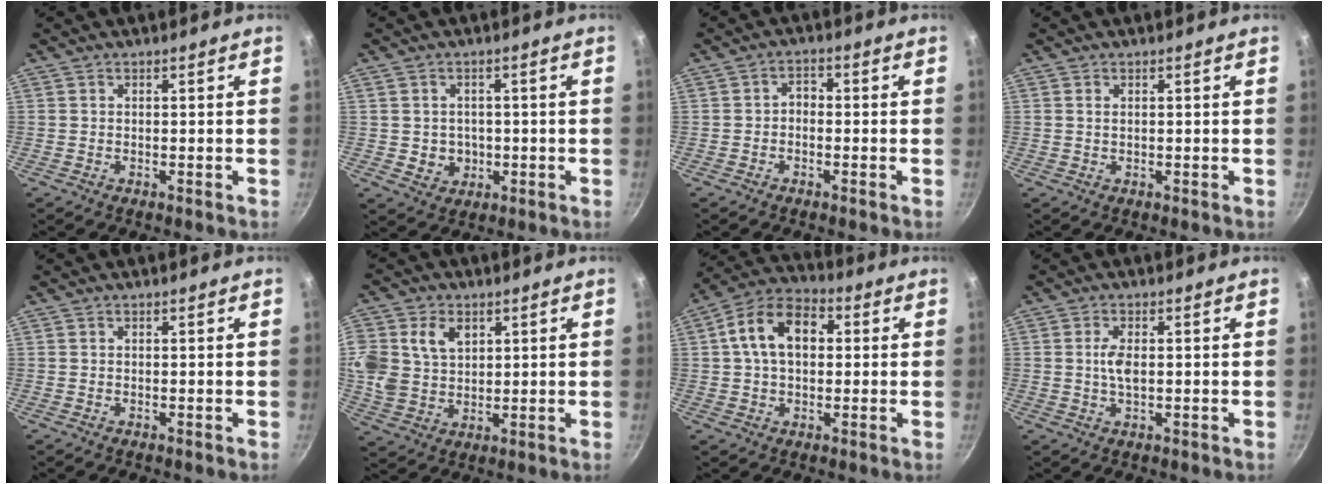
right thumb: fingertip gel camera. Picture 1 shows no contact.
{"total": 4.4, "force": [-0.3, 4.0, 1.8], "torque": [-0.011, 0.006, 0.005]}
{"total": 2.4, "force": [-0.8, 1.7, 1.5], "torque": [-0.017, 0.016, -0.018]}
{"total": 0.8, "force": [0.3, 0.5, 0.6], "torque": [-0.011, 0.001, 0.005]}
{"total": 0.0}
{"total": 14.2, "force": [4.2, 11.0, 7.9], "torque": [-0.175, 0.002, 0.083]}
{"total": 12.7, "force": [2.1, 8.5, 9.2], "torque": [-0.128, 0.028, 0.017]}
{"total": 3.5, "force": [0.2, 1.7, 3.1], "torque": [-0.059, 0.003, 0.003]}